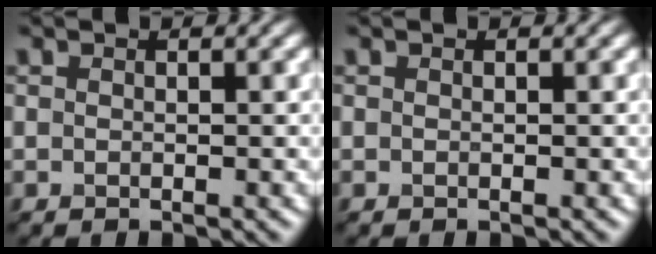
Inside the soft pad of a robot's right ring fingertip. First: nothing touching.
{"total": 0.0}